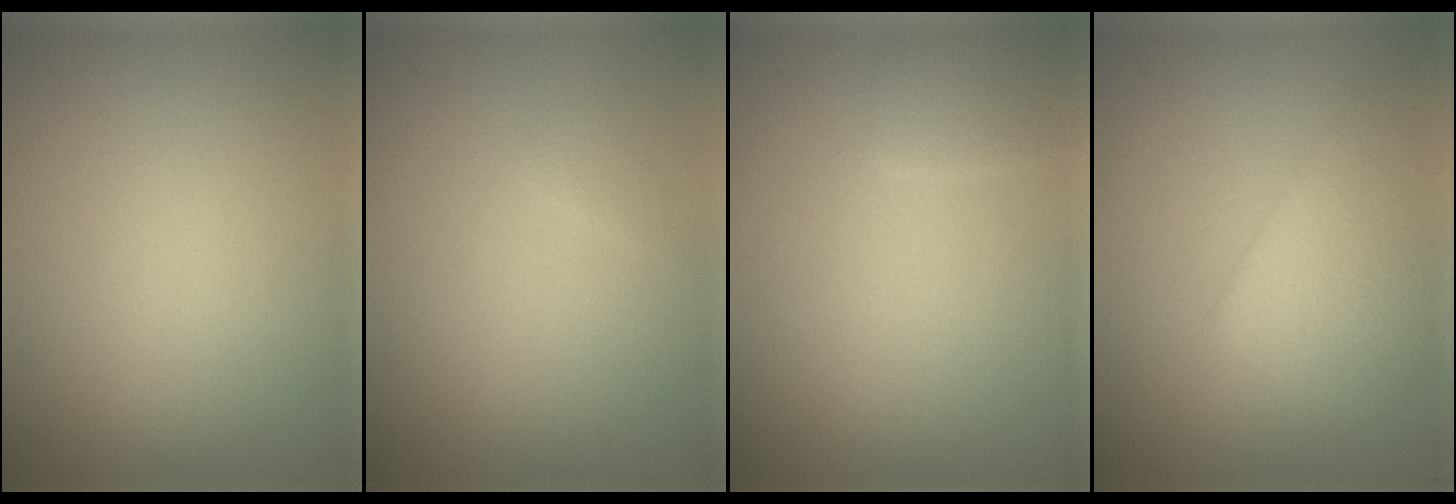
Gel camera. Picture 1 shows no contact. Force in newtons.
{"total": 0.5, "press": 0.5, "slide": 0.0}
{"total": 1.5, "press": 1.5, "slide": 0.1}
{"total": 5.6, "press": 5.6, "slide": 0.1}